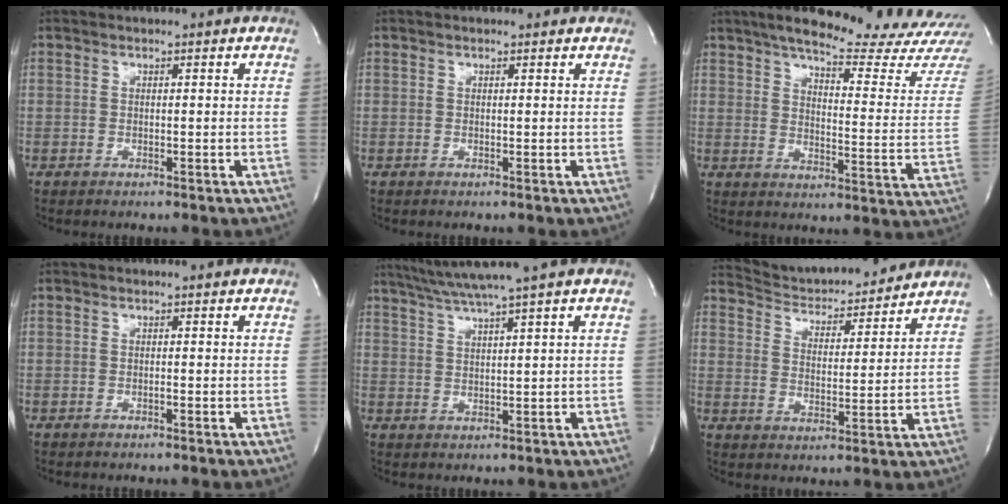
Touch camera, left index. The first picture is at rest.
{"total": 1.6, "force": [1.4, 0.5, 0.5], "torque": [-0.016, 0.009, 0.010]}
{"total": 22.9, "force": [20.5, 0.0, 10.1], "torque": [-0.151, -0.091, 0.254]}
{"total": 0.0}
{"total": 7.5, "force": [5.8, -2.1, 4.2], "torque": [-0.072, 0.012, 0.098]}
{"total": 13.9, "force": [13.3, 1.7, 3.3], "torque": [-0.055, -0.002, 0.204]}